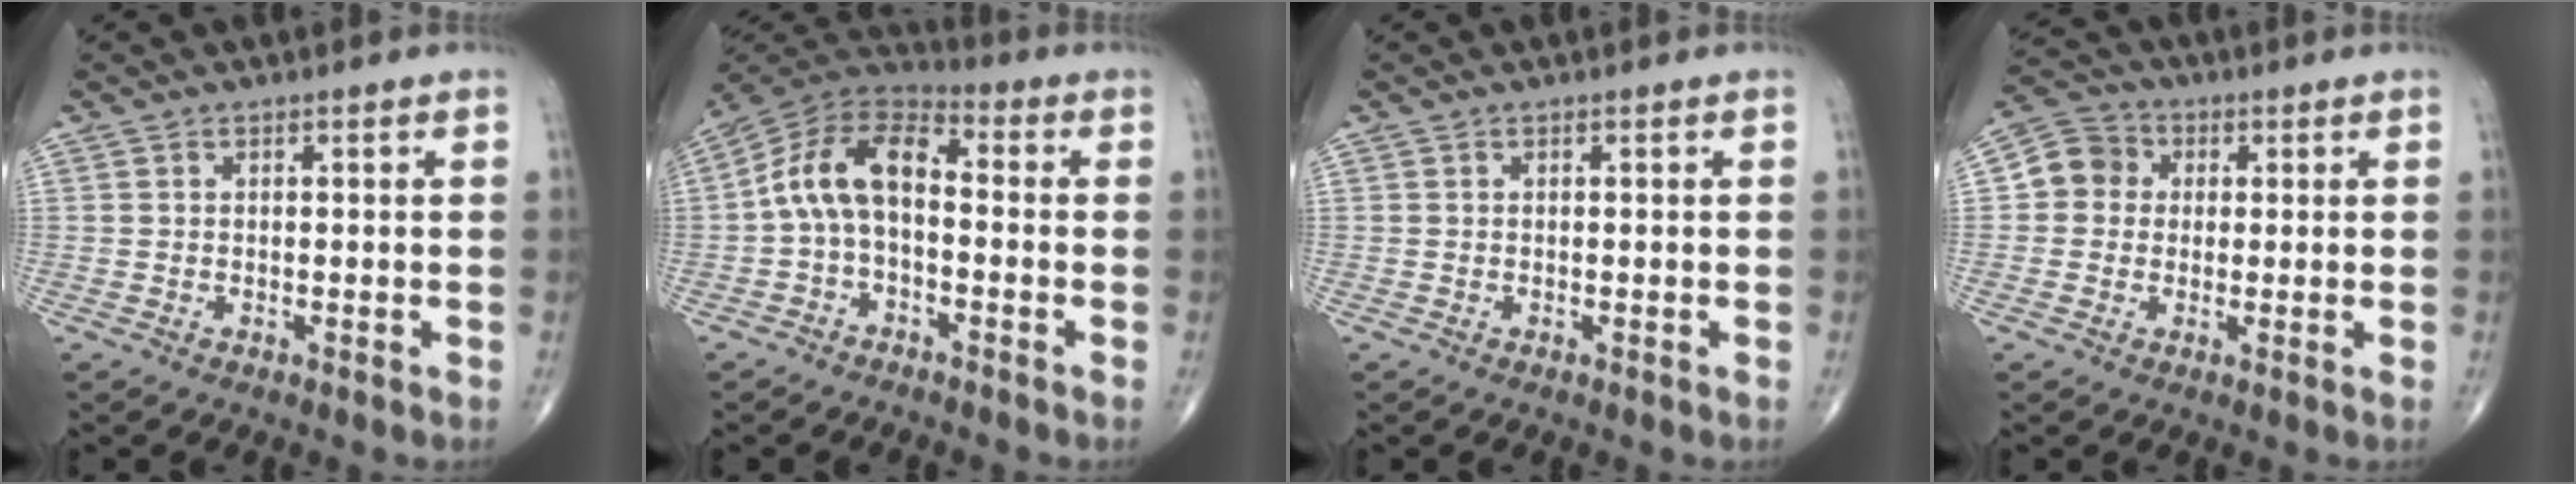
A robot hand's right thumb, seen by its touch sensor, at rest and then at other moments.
{"total": 11.3, "force": [-0.9, 6.6, 9.2], "torque": [-0.162, 0.039, -0.031]}
{"total": 0.0}
{"total": 6.5, "force": [0.7, 6.0, 2.4], "torque": [-0.025, 0.016, -0.001]}